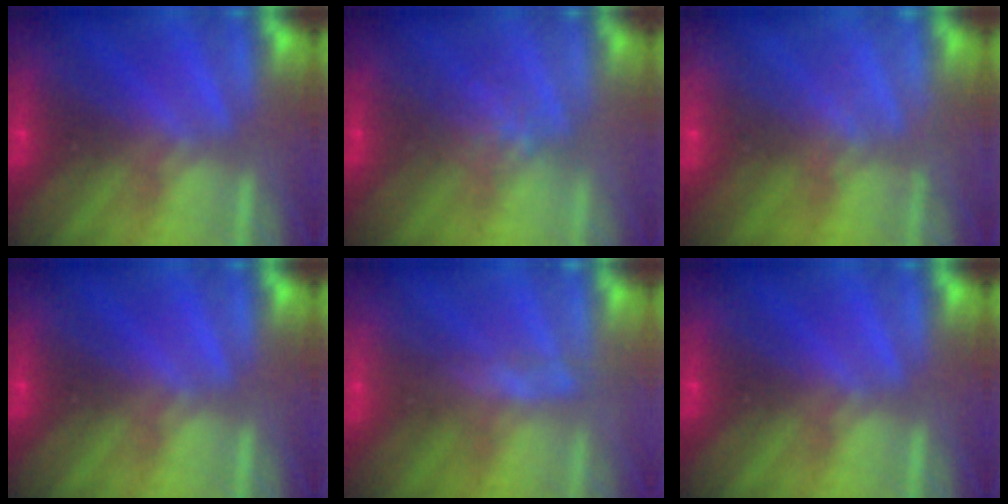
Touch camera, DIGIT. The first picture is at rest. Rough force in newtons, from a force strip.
{"total": 1.2}
{"total": 1.8}
{"total": 0.0}
{"total": 2.7}
{"total": 0.0}